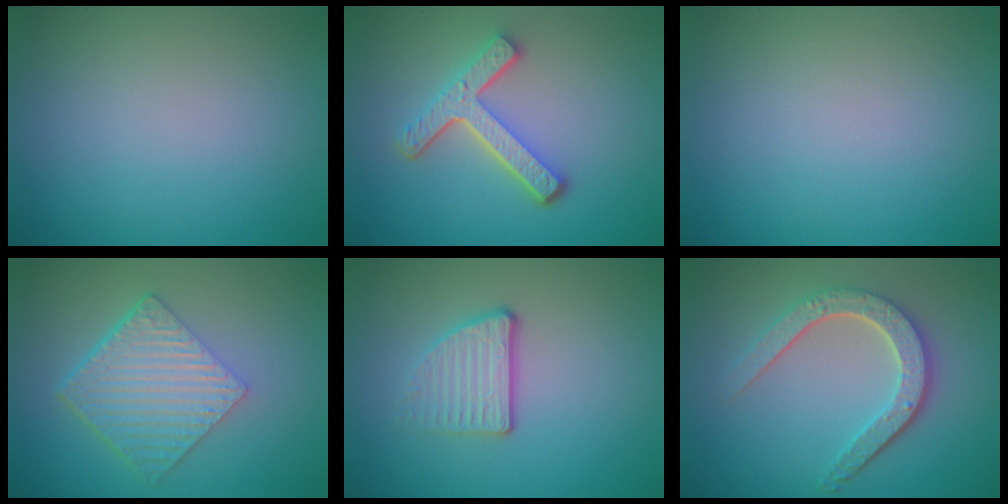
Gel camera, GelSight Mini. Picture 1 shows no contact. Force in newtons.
{"total": 4.7, "press": 3.6, "slide": 3.1}
{"total": 0.0}
{"total": 6.4, "press": 4.3, "slide": 4.7}
{"total": 3.0, "press": 2.3, "slide": 1.9}
{"total": 4.7, "press": 3.6, "slide": 2.9}